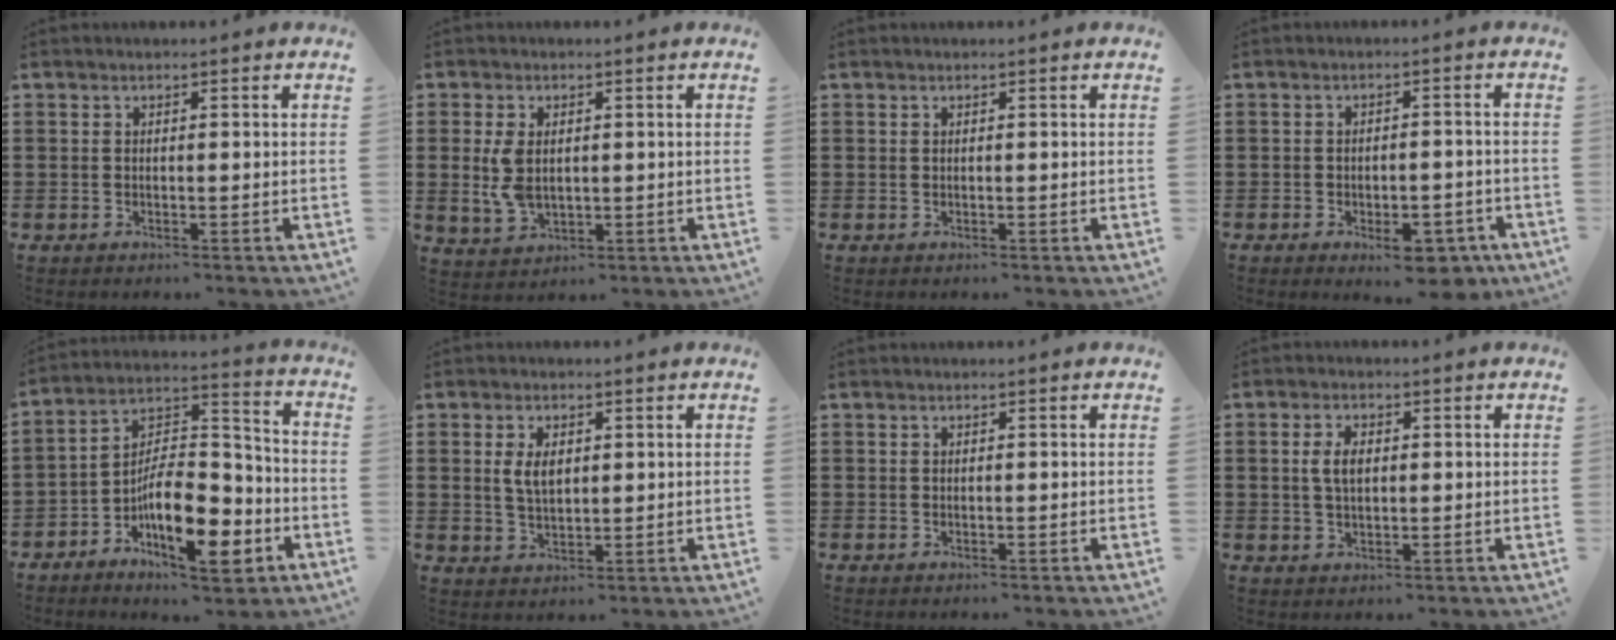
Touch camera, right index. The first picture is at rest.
{"total": 5.5, "force": [0.5, 3.4, 4.4], "torque": [-0.110, 0.002, 0.004]}
{"total": 0.0}
{"total": 5.7, "force": [-3.9, 2.0, 3.7], "torque": [-0.053, 0.005, -0.064]}
{"total": 13.6, "force": [-5.9, 6.0, 10.7], "torque": [-0.194, 0.010, -0.108]}
{"total": 4.0, "force": [0.9, 2.2, 3.2], "torque": [-0.068, 0.009, 0.015]}
{"total": 0.0}
{"total": 3.8, "force": [0.6, 2.0, 3.2], "torque": [-0.073, 0.008, 0.007]}